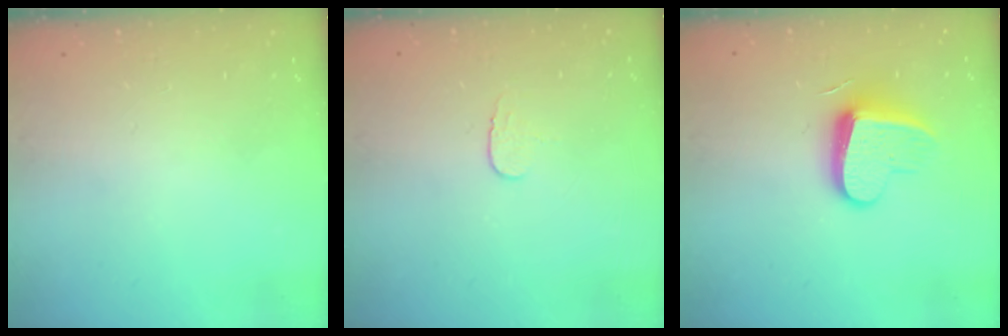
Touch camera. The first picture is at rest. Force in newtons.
{"total": 3.9, "press": 3.8, "slide": 0.4}
{"total": 11.6, "press": 11.6, "slide": 0.5}